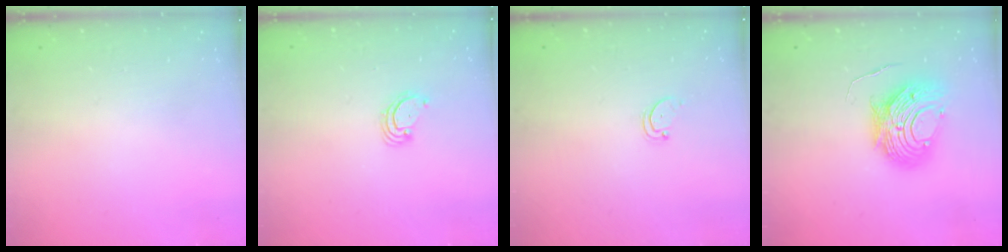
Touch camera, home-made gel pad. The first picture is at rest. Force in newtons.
{"total": 3.5, "press": 3.5, "slide": 0.3}
{"total": 1.6, "press": 1.6, "slide": 0.4}
{"total": 10.5, "press": 10.5, "slide": 1.0}